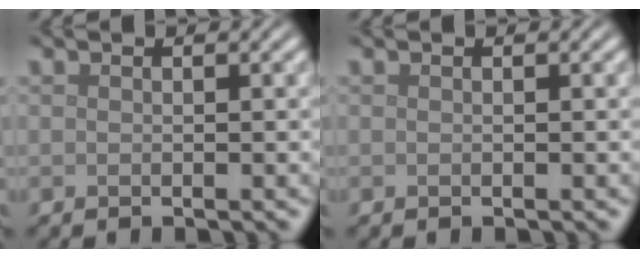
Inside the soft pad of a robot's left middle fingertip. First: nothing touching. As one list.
[{"total": 0.0}]